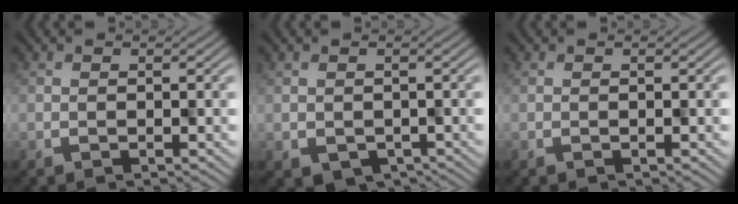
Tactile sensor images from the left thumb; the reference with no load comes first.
{"total": 2.6, "force": [-1.0, 2.1, 1.2], "torque": [-0.016, -0.007, -0.008]}
{"total": 0.0}